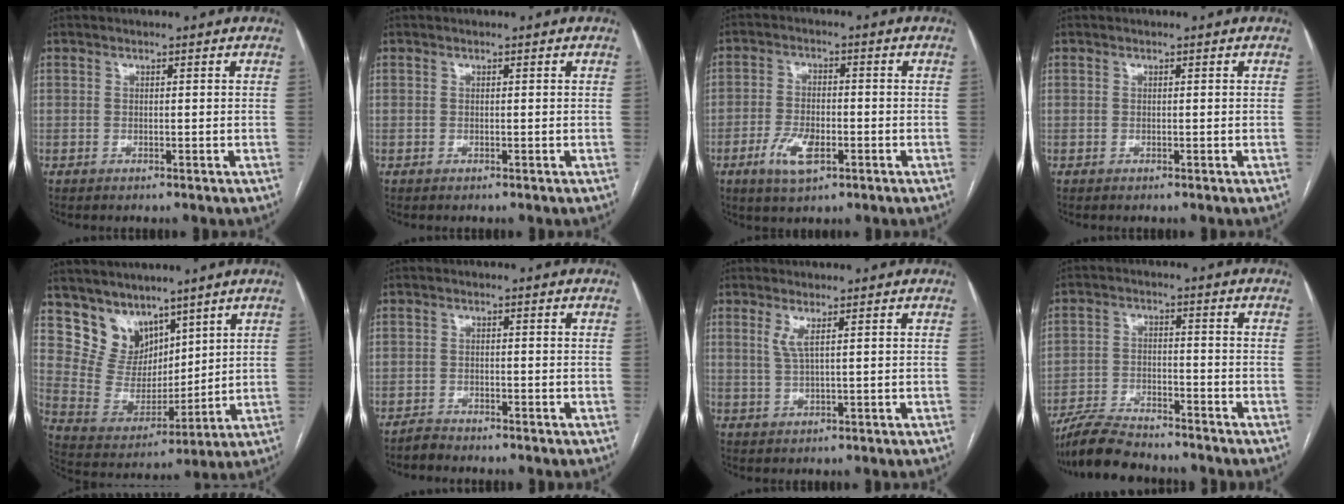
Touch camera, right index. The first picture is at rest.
{"total": 0.0}
{"total": 6.4, "force": [-2.8, 2.8, 5.1], "torque": [-0.103, -0.001, -0.047]}
{"total": 0.0}
{"total": 10.1, "force": [7.6, 6.2, 2.6], "torque": [-0.062, 0.020, 0.164]}
{"total": 1.7, "force": [-1.6, 0.1, -0.2], "torque": [0.001, -0.005, -0.030]}
{"total": 2.4, "force": [1.1, -0.1, 2.1], "torque": [-0.054, -0.003, 0.025]}
{"total": 9.3, "force": [-8.5, 1.7, 3.5], "torque": [-0.064, -0.015, -0.149]}